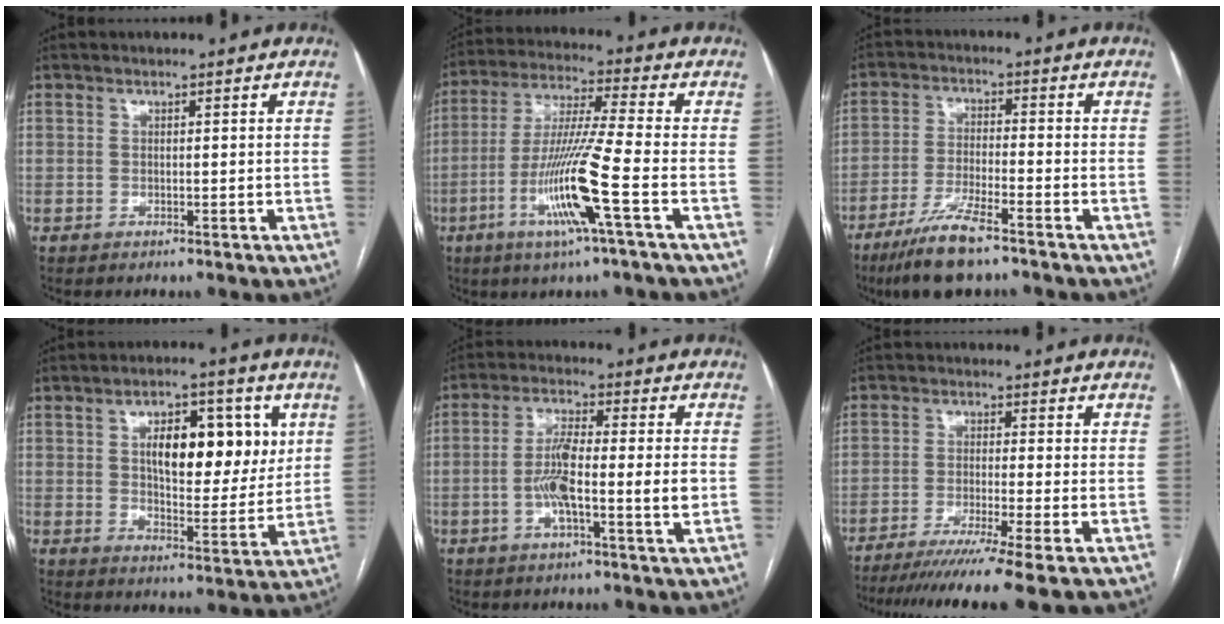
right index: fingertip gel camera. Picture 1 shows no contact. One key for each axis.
{"total": 13.2, "fx": -4.9, "fy": -1.1, "fz": 12.3, "tx": -0.246, "ty": -0.015, "tz": -0.099}
{"total": 9.3, "fx": -6.6, "fy": 1.2, "fz": 6.5, "tx": -0.130, "ty": -0.023, "tz": -0.121}
{"total": 13.3, "fx": 3.8, "fy": 5.7, "fz": 11.4, "tx": -0.164, "ty": 0.014, "tz": 0.062}
{"total": 9.0, "fx": -1.6, "fy": 1.0, "fz": 8.8, "tx": -0.166, "ty": 0.009, "tz": -0.033}
{"total": 12.2, "fx": -9.4, "fy": -2.0, "fz": 7.4, "tx": -0.104, "ty": -0.036, "tz": -0.145}